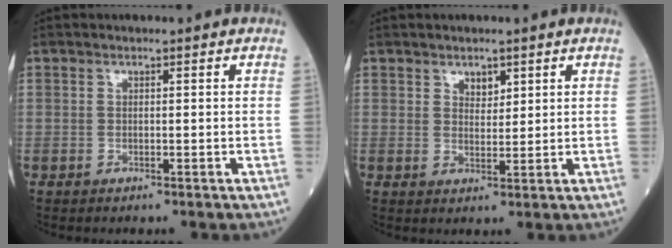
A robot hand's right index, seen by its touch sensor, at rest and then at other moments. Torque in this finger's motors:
{"motor_torque": [0.05, 0.05, 0.01, 0.00]}